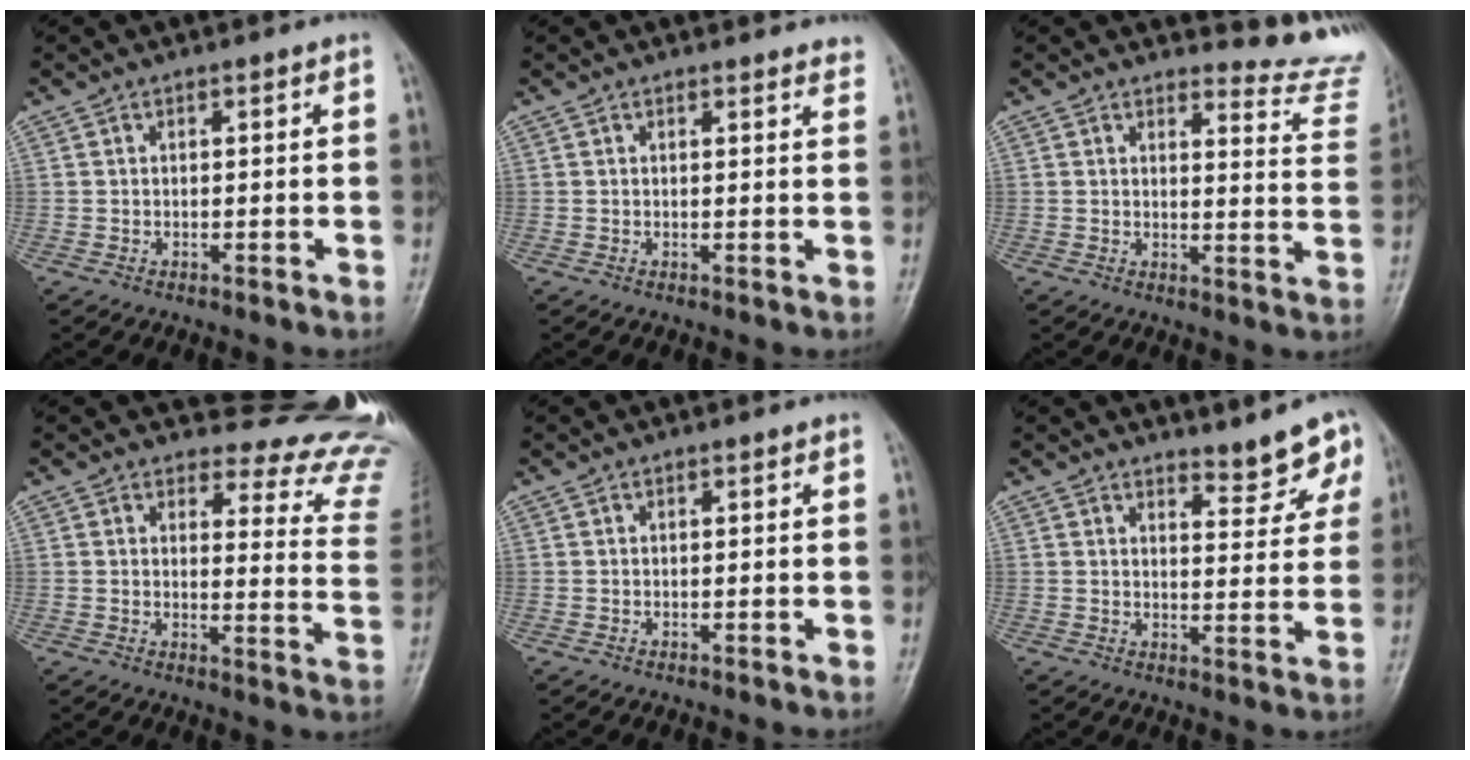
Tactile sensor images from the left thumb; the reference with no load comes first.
{"total": 3.6, "force": [3.5, 0.8, 0.4], "torque": [0.009, -0.016, 0.024]}
{"total": 10.7, "force": [10.7, 0.7, -1.1], "torque": [0.047, -0.149, 0.095]}
{"total": 18.9, "force": [18.4, 4.2, 1.3], "torque": [0.047, -0.197, 0.166]}
{"total": 0.0}
{"total": 5.8, "force": [5.1, 1.9, 2.2], "torque": [-0.004, -0.045, 0.059]}